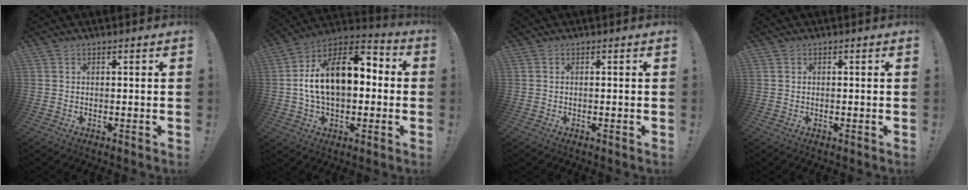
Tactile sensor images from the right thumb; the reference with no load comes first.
{"total": 18.8, "force": [2.0, 11.0, 15.1], "torque": [-0.247, 0.007, 0.037]}
{"total": 0.0}
{"total": 0.0}